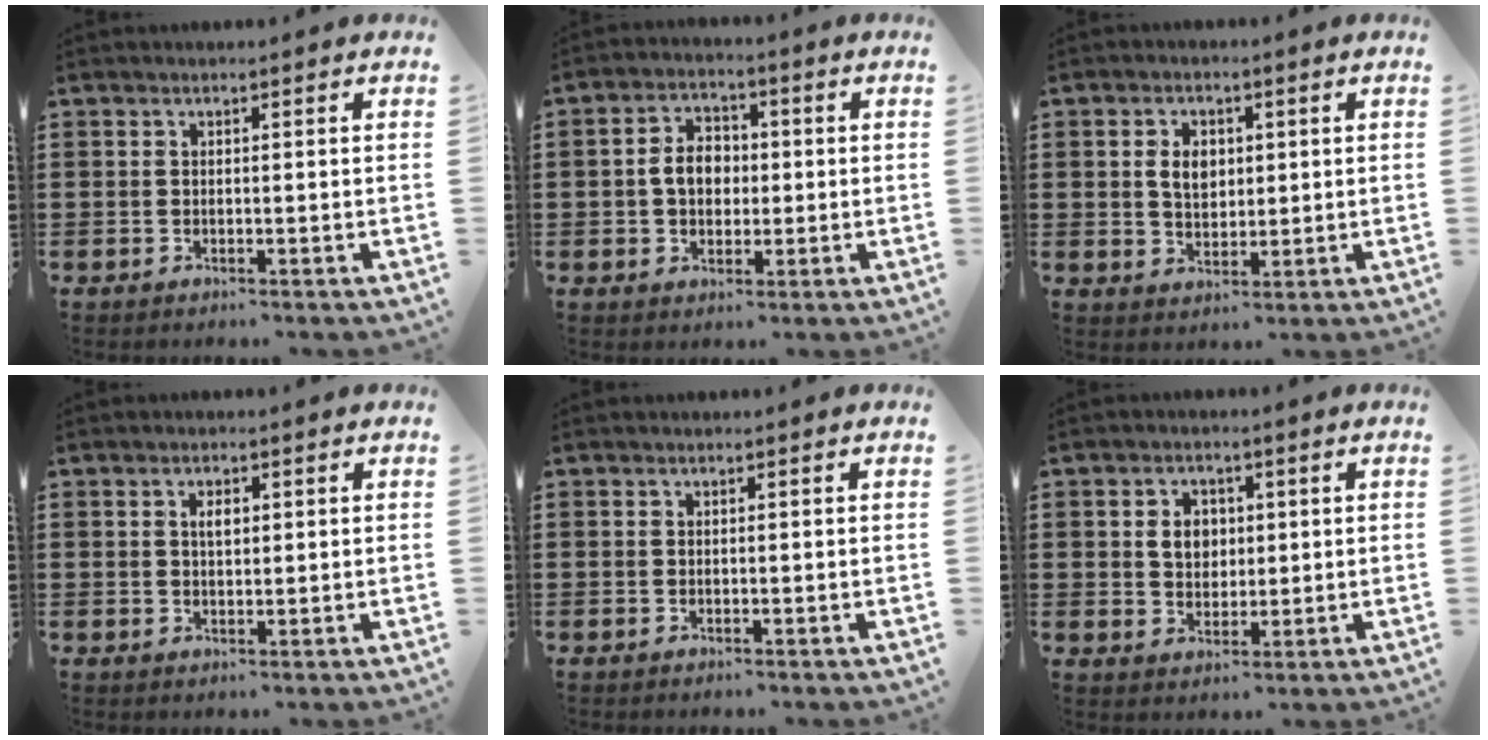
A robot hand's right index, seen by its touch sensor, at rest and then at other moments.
{"total": 4.8, "force": [-0.2, 3.5, 3.3], "torque": [-0.078, 0.010, -0.009]}
{"total": 3.9, "force": [0.8, 2.7, 2.7], "torque": [-0.053, 0.008, 0.011]}
{"total": 1.6, "force": [0.5, 0.7, 1.4], "torque": [-0.029, 0.005, 0.008]}
{"total": 0.0}
{"total": 3.8, "force": [0.7, 3.1, 2.0], "torque": [-0.042, 0.008, 0.008]}